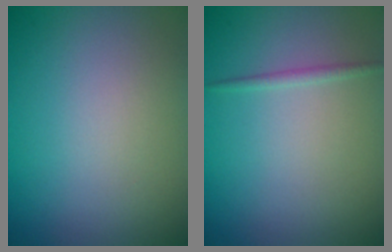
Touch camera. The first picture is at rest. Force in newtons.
{"total": 0.8, "press": 0.8, "slide": 0.1}